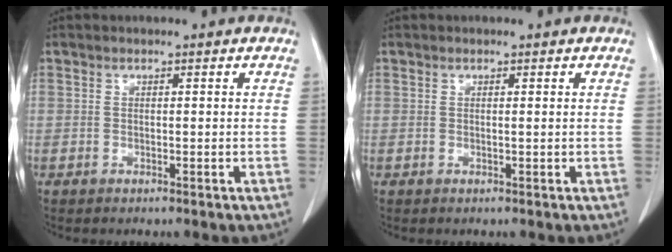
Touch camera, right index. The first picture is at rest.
{"total": 0.0}